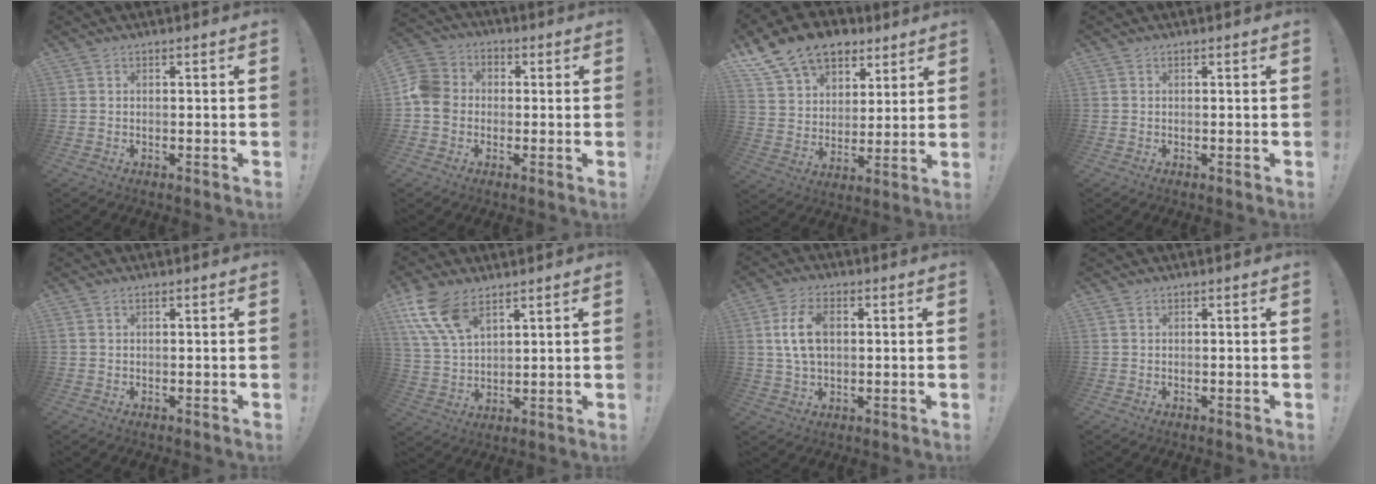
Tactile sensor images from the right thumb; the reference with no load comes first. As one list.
[{"total": 8.5, "force": [-1.9, 7.4, 3.6], "torque": [-0.072, 0.031, -0.032]}, {"total": 15.5, "force": [10.4, 10.1, 5.5], "torque": [-0.099, -0.061, 0.198]}, {"total": 0.0}, {"total": 0.8, "force": [0.3, 0.5, 0.6], "torque": [-0.021, 0.005, 0.008]}, {"total": 12.3, "force": [7.6, 6.3, 7.4], "torque": [-0.154, -0.028, 0.149]}, {"total": 9.8, "force": [1.9, 6.0, 7.4], "torque": [-0.136, -0.002, 0.032]}, {"total": 0.0}]